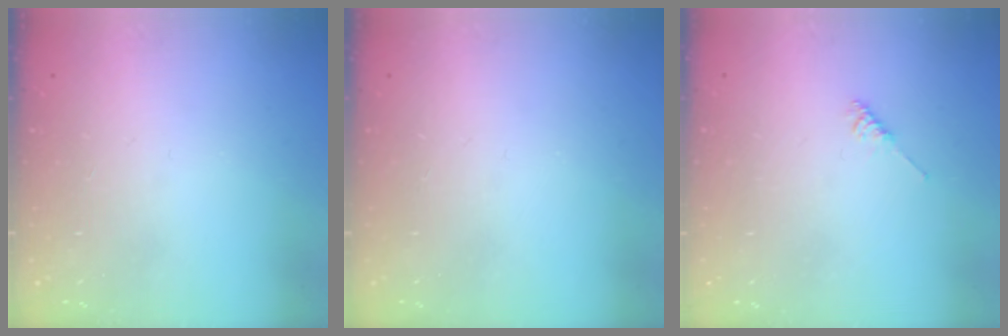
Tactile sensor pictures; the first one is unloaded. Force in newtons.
{"total": 0.0}
{"total": 2.2, "press": 2.2, "slide": 0.5}